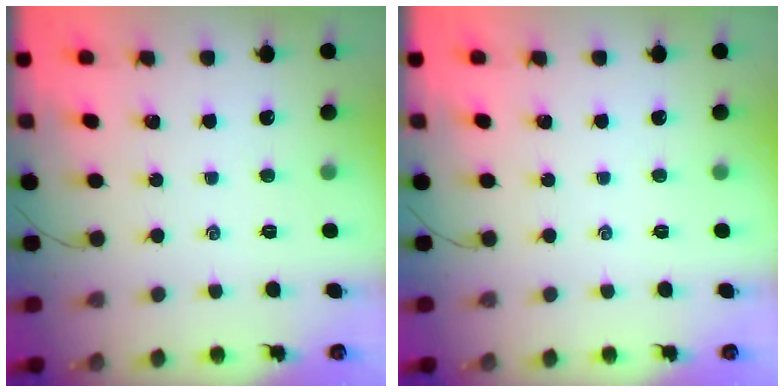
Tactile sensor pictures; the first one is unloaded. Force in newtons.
{"total": 0.0}